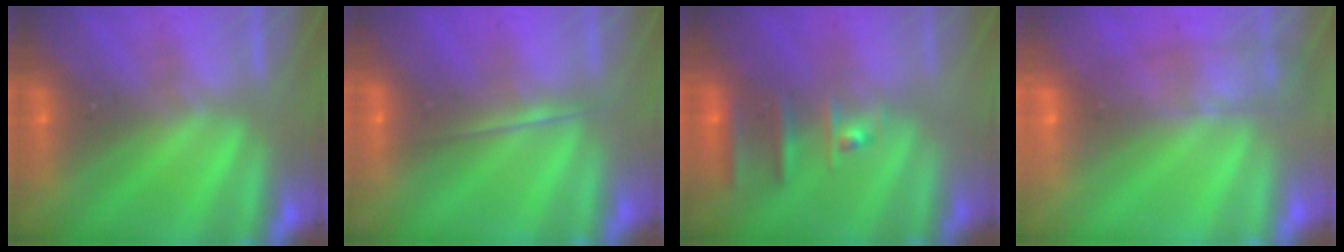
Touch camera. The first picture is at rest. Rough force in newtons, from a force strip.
{"total": 1.7}
{"total": 2.5}
{"total": 7.6}